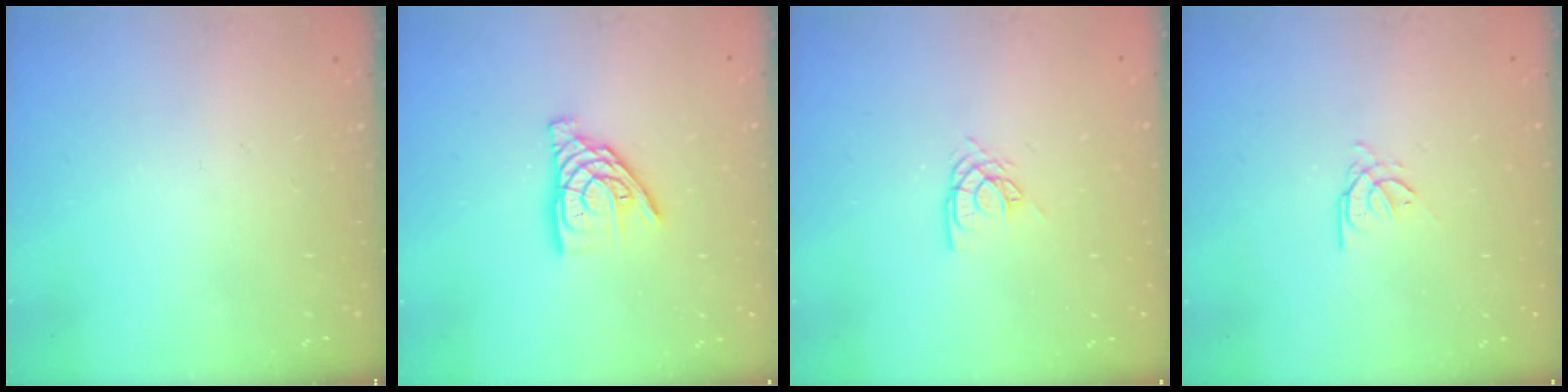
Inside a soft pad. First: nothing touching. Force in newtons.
{"total": 10.8, "press": 10.8, "slide": 0.8}
{"total": 6.0, "press": 6.0, "slide": 0.5}
{"total": 0.7, "press": 0.6, "slide": 0.3}